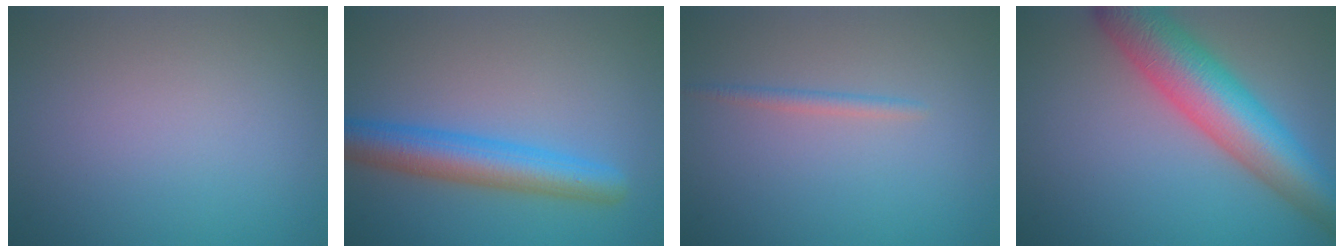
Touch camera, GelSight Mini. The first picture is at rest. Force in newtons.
{"total": 5.4, "press": 5.4, "slide": 0.1}
{"total": 1.0, "press": 1.0, "slide": 0.1}
{"total": 9.1, "press": 9.1, "slide": 0.4}